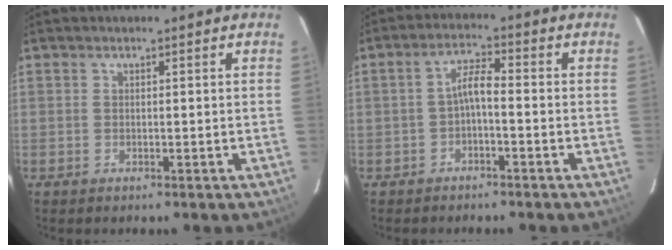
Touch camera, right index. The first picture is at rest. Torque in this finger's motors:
{"motor_torque": [0.63, -0.39, 0.34, 0.09]}